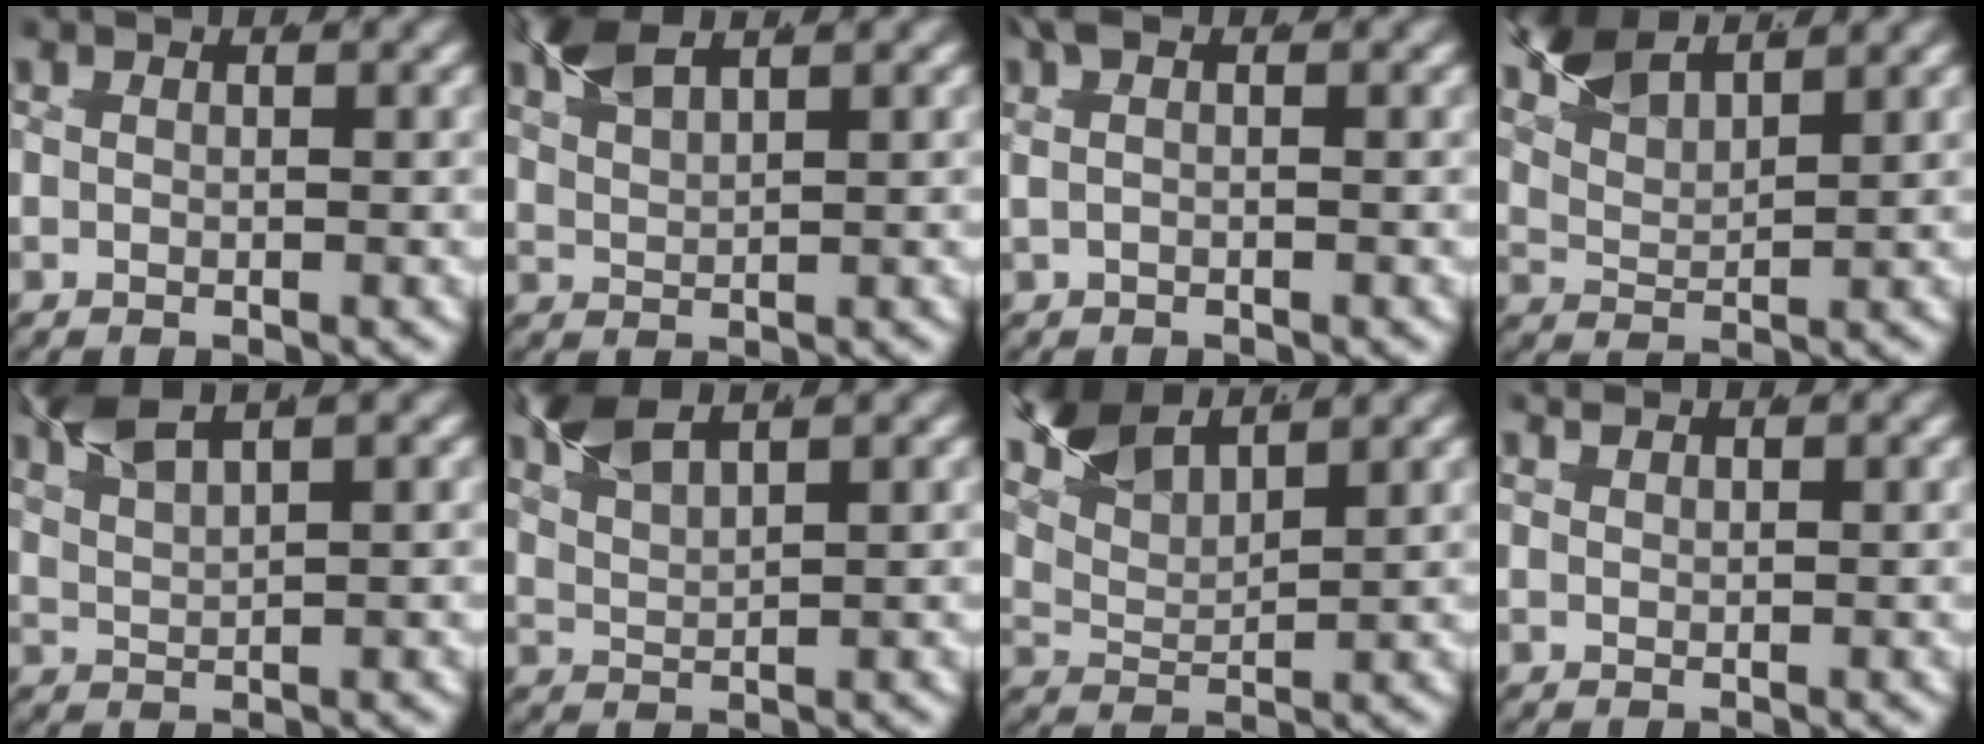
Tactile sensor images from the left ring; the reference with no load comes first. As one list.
[{"total": 3.9, "force": [2.0, 2.1, 2.6], "torque": [-0.078, -0.002, 0.033]}, {"total": 1.8, "force": [0.5, 1.1, 1.4], "torque": [-0.036, 0.011, 0.002]}, {"total": 5.2, "force": [3.0, 2.7, 3.2], "torque": [-0.087, -0.004, 0.044]}, {"total": 4.6, "force": [2.6, 2.2, 3.0], "torque": [-0.073, 0.007, 0.038]}, {"total": 4.4, "force": [2.4, 2.2, 3.0], "torque": [-0.083, 0.000, 0.036]}, {"total": 5.8, "force": [2.9, 3.2, 3.8], "torque": [-0.096, -0.003, 0.040]}, {"total": 1.0, "force": [0.9, 0.4, 0.2], "torque": [-0.007, 0.002, 0.016]}]